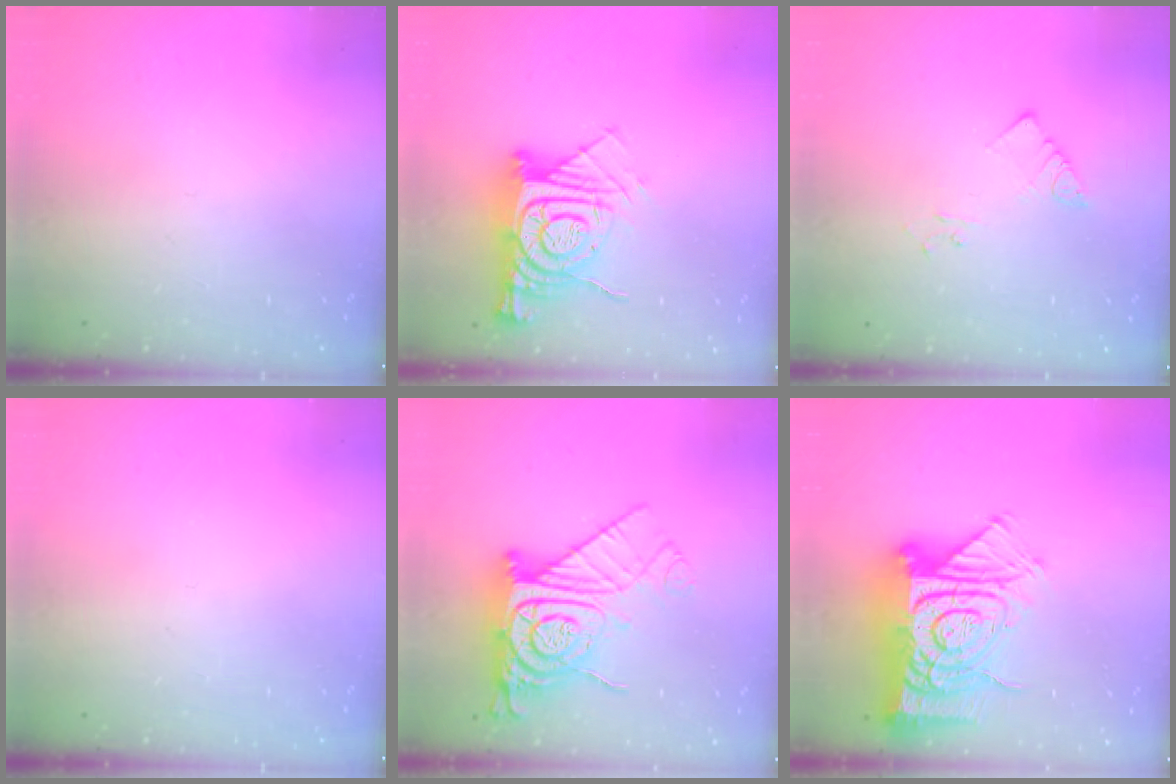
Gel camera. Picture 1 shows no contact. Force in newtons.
{"total": 13.6, "press": 13.5, "slide": 1.3}
{"total": 2.2, "press": 2.2, "slide": 0.2}
{"total": 0.0}
{"total": 16.0, "press": 15.9, "slide": 1.4}
{"total": 21.4, "press": 21.3, "slide": 2.0}